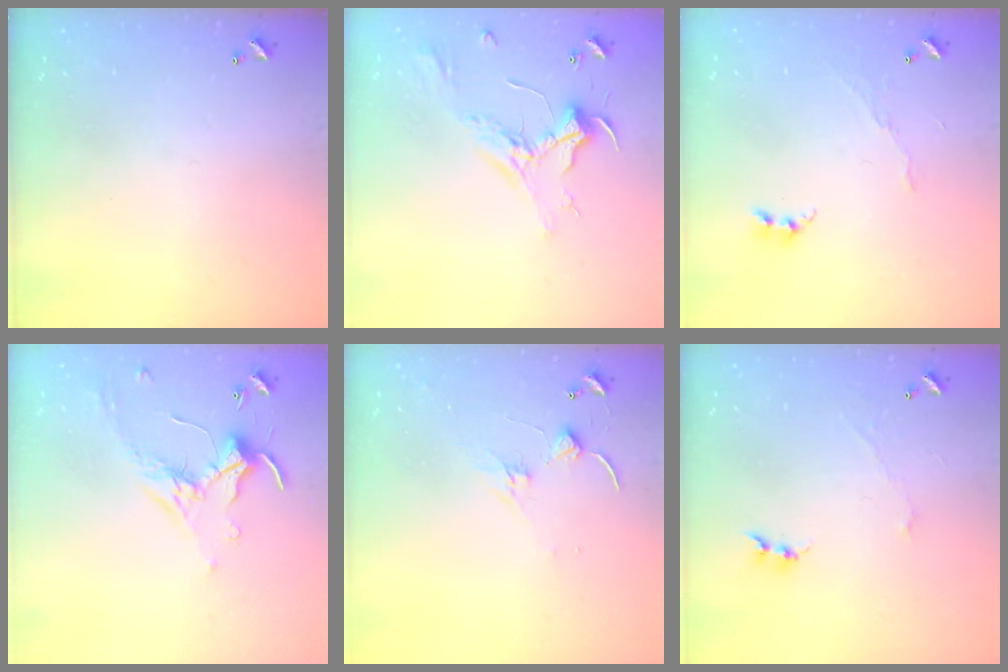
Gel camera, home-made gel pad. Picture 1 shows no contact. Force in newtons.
{"total": 2.4, "press": 2.3, "slide": 0.7}
{"total": 5.6, "press": 5.6, "slide": 0.4}
{"total": 0.0}
{"total": 0.6, "press": 0.5, "slide": 0.3}
{"total": 0.0}